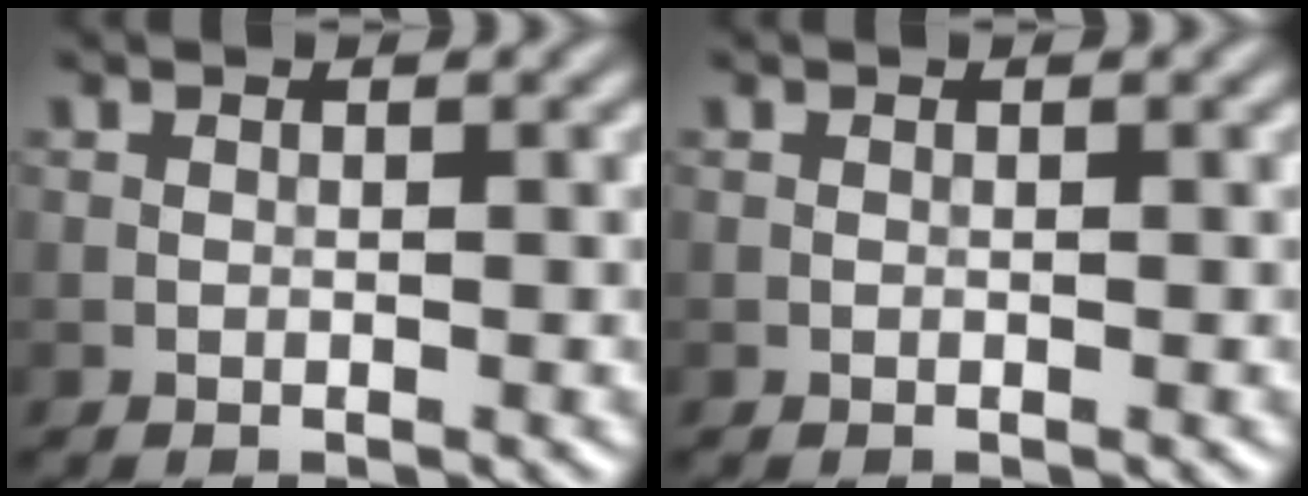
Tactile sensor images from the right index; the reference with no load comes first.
{"total": 0.0}